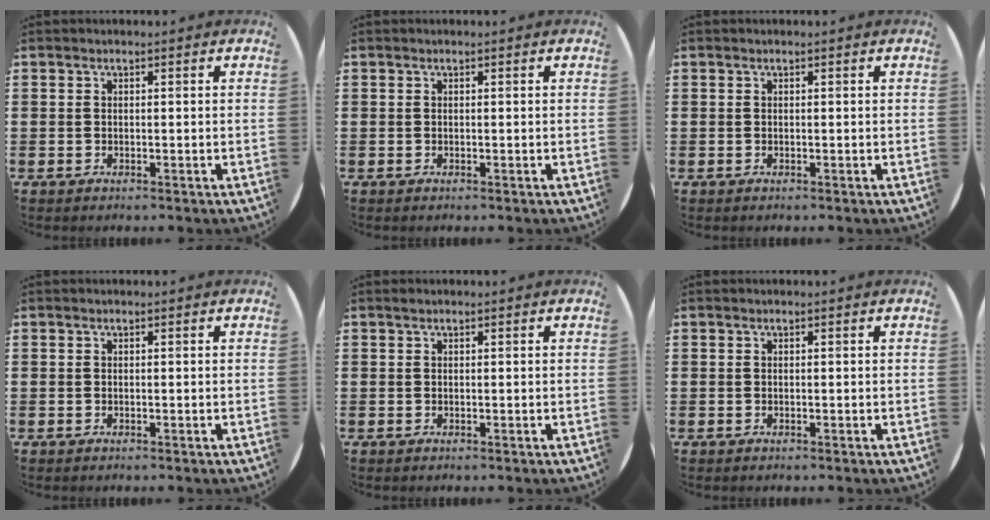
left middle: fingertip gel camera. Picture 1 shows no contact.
{"total": 0.0}
{"total": 0.0}
{"total": 0.0}
{"total": 0.0}
{"total": 0.0}